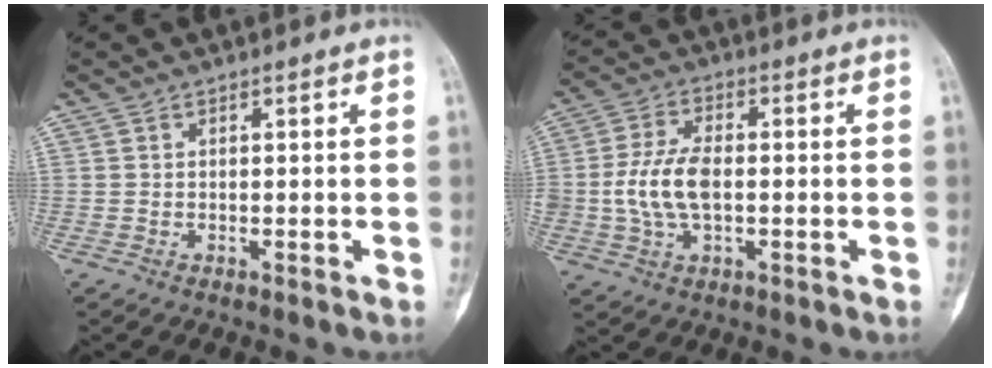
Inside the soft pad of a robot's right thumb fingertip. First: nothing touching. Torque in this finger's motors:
{"motor_torque": [1.05, 1.02, 1.14, -0.07, 0.16]}